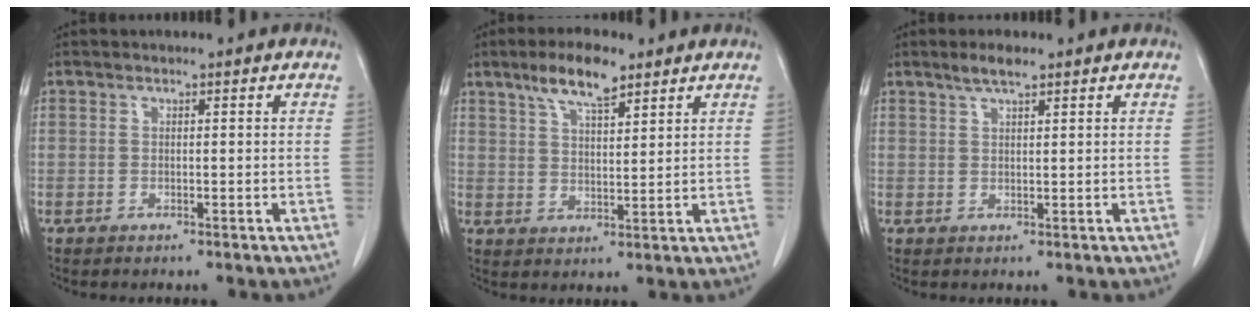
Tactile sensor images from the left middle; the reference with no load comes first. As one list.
[{"total": 7.4, "force": [5.1, 1.8, 5.0], "torque": [-0.099, 0.007, 0.094]}, {"total": 2.8, "force": [2.1, 0.4, 1.8], "torque": [-0.041, 0.004, 0.041]}]